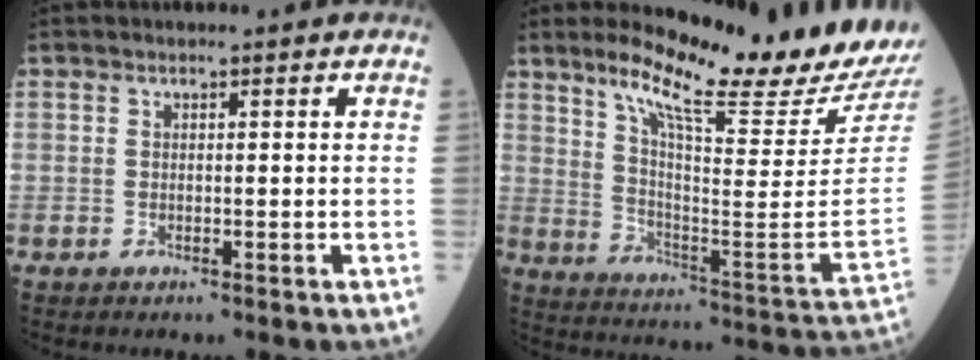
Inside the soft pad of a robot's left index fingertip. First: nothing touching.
{"total": 19.7, "force": [17.4, -1.7, 9.0], "torque": [-0.154, -0.106, 0.249]}